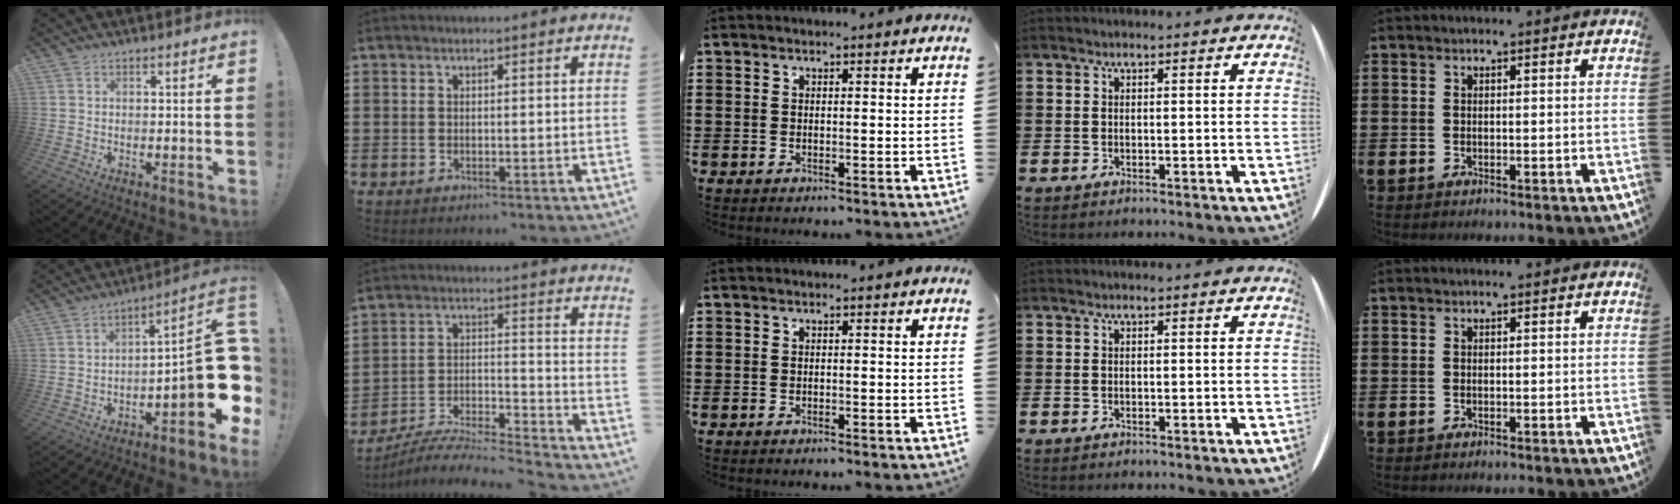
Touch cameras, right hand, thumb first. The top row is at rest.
{"thumb": {"total": 17.7, "force": [-3.2, 4.8, 16.7], "torque": [-0.219, 0.011, -0.045]}, "index": {"total": 6.2, "force": [-5.9, 0.5, 1.9], "torque": [-0.039, -0.007, -0.120]}}